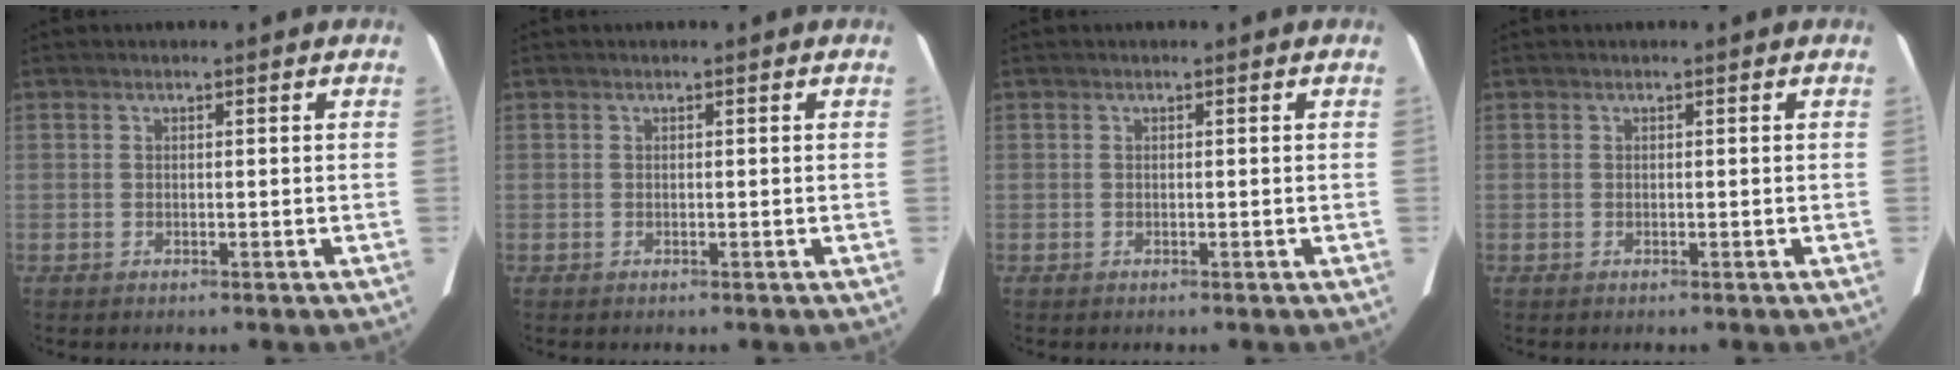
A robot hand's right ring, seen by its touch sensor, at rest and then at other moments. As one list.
[{"total": 0.0}, {"total": 0.0}, {"total": 0.0}]